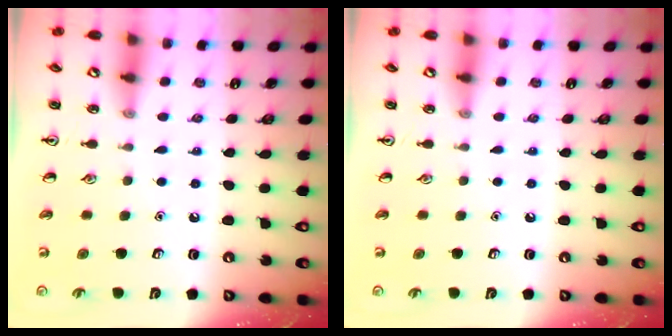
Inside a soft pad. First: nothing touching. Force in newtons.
{"total": 0.0}